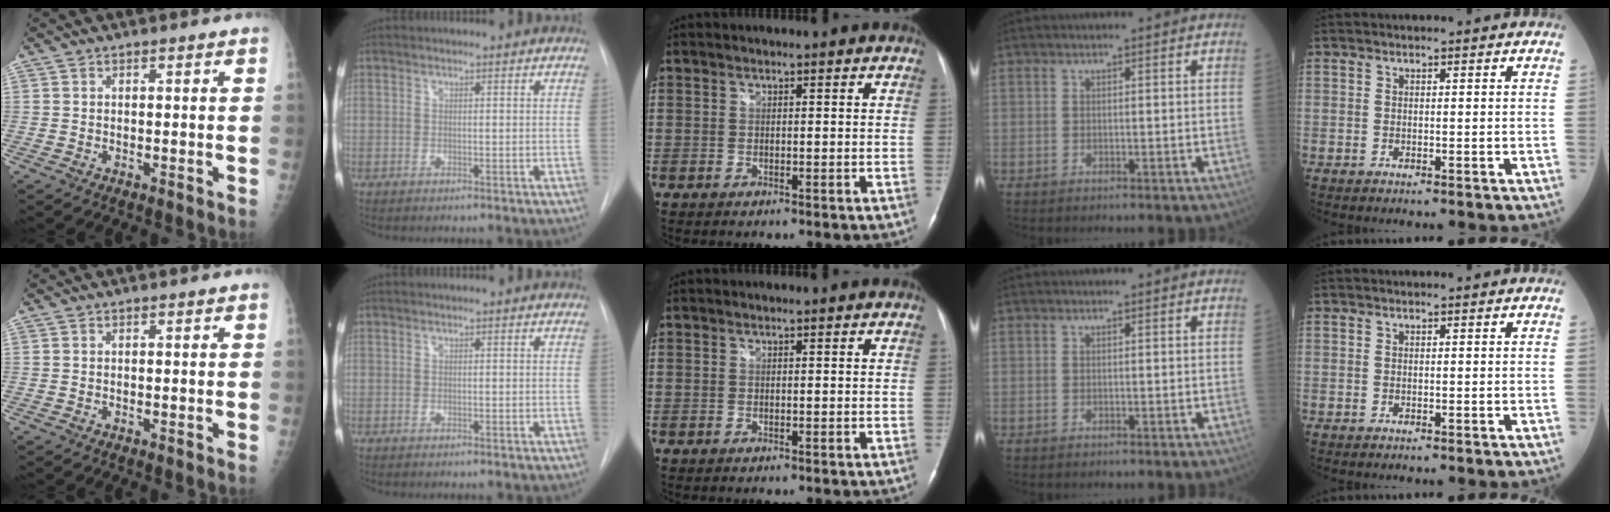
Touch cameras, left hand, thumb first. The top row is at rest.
{}